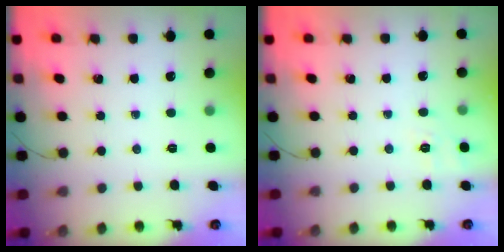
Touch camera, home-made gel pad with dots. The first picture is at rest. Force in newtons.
{"total": 9.0, "press": 8.8, "slide": 1.8}